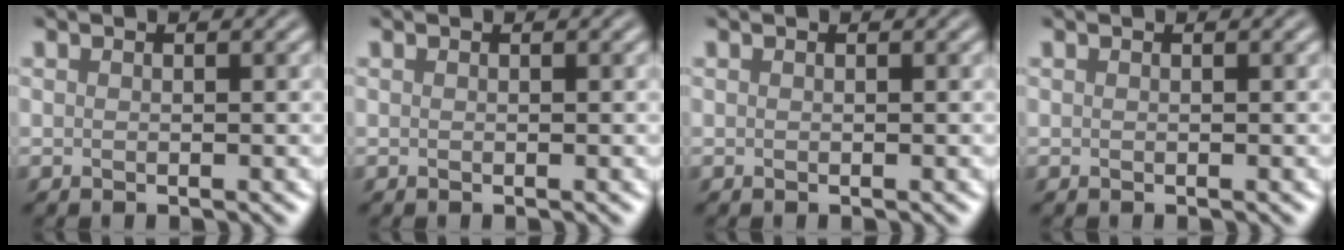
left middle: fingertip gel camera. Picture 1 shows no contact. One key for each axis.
{"total": 0.0}
{"total": 0.0}
{"total": 0.0}